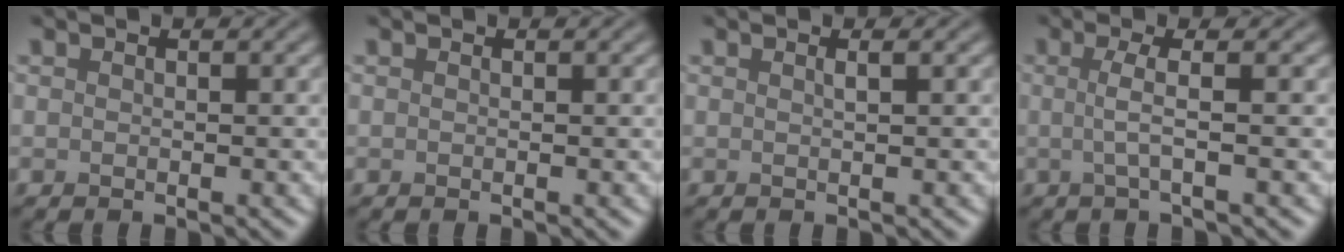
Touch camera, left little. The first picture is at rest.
{"total": 0.0}
{"total": 0.9, "force": [0.3, 0.3, 0.8], "torque": [-0.005, 0.003, 0.001]}
{"total": 2.5, "force": [0.0, 0.6, 2.4], "torque": [-0.045, -0.001, -0.008]}